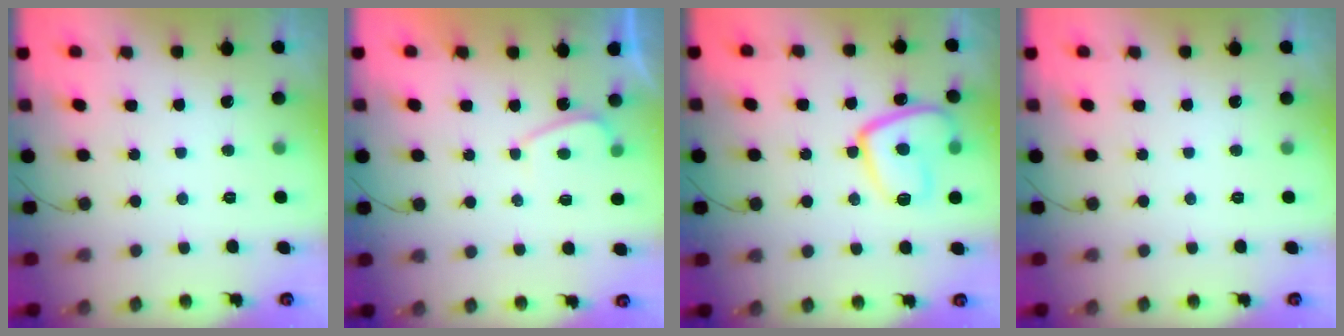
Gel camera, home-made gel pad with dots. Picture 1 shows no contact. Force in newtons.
{"total": 1.6, "press": 1.5, "slide": 0.6}
{"total": 15.2, "press": 15.1, "slide": 1.4}
{"total": 0.0}